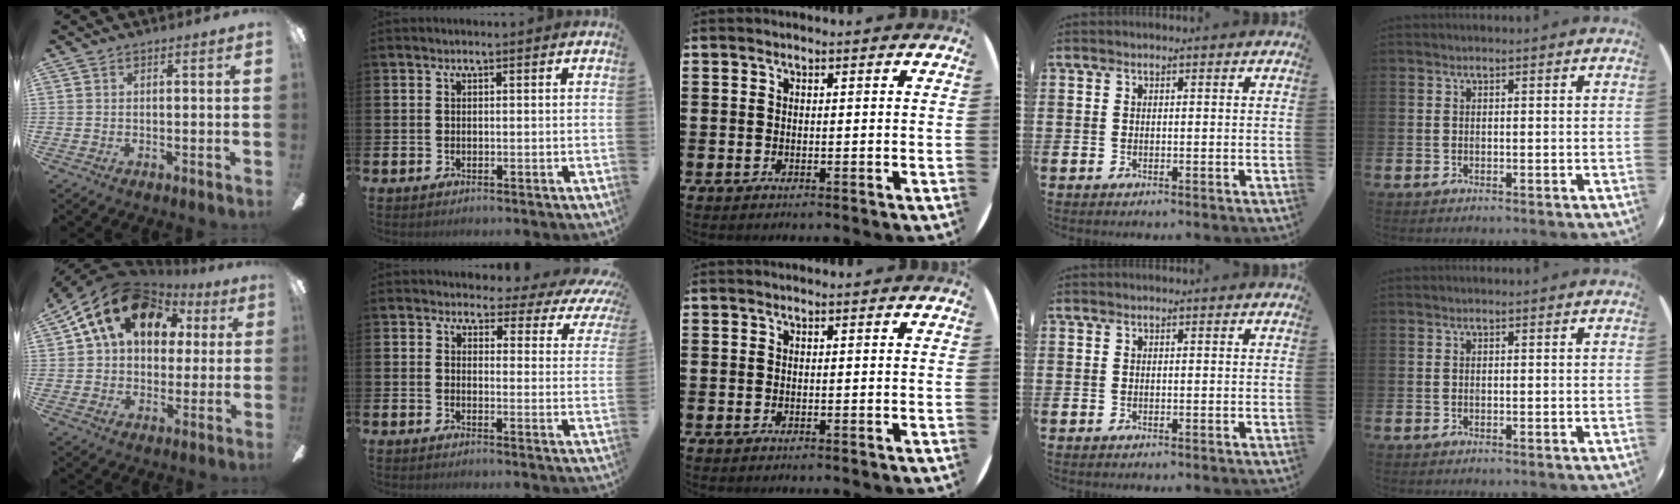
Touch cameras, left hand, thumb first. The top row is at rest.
{"thumb": {"total": 18.0, "force": [8.3, 12.3, 10.1], "torque": [-0.189, -0.018, 0.153]}, "index": {"total": 2.9, "force": [2.2, 1.7, 0.8], "torque": [-0.021, -0.025, 0.028]}}